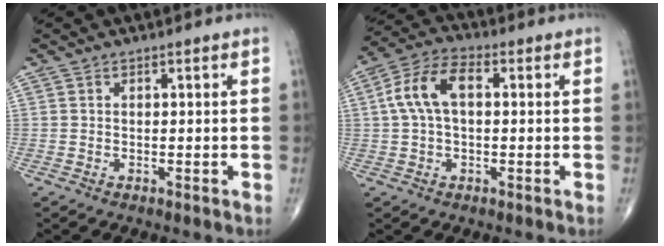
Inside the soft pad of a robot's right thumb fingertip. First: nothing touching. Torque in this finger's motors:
{"motor_torque": [-0.30, 0.54, 0.39, 0.00, 0.24]}